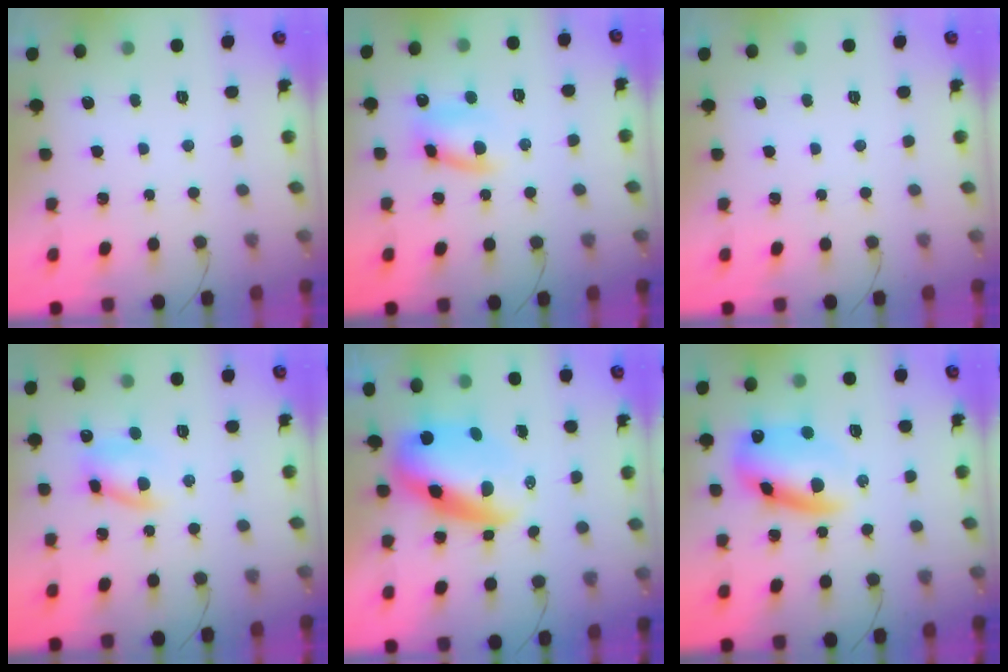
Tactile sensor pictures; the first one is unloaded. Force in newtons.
{"total": 8.4, "press": 8.3, "slide": 1.4}
{"total": 0.0}
{"total": 8.2, "press": 8.0, "slide": 1.8}
{"total": 10.5, "press": 10.2, "slide": 2.4}
{"total": 13.4, "press": 13.1, "slide": 2.9}